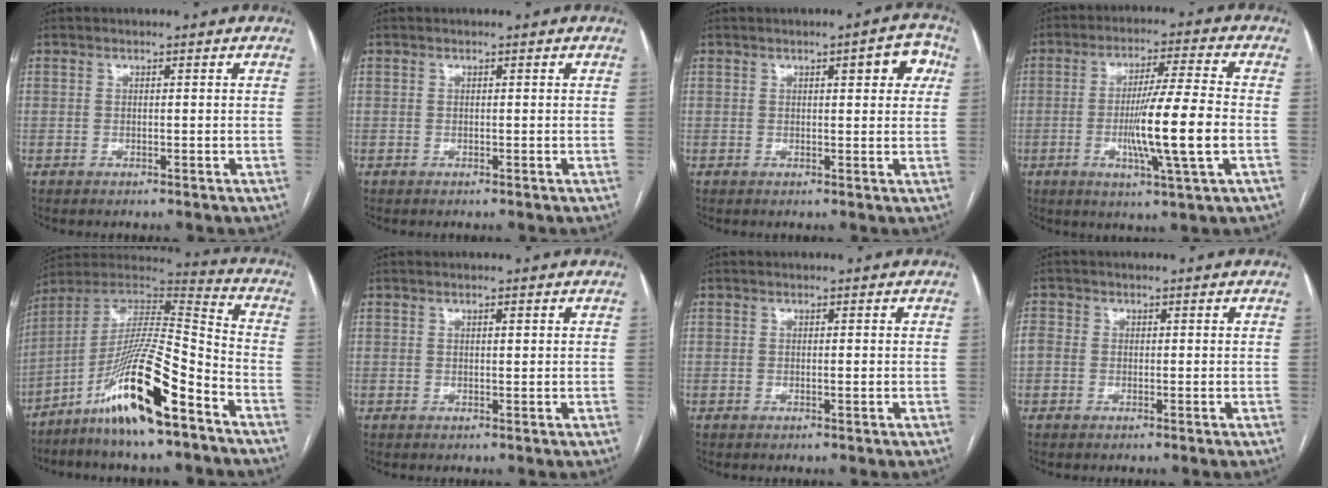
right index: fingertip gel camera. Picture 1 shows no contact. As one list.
[{"total": 0.0}, {"total": 4.8, "force": [1.7, 1.3, 4.3], "torque": [-0.047, 0.012, 0.016]}, {"total": 12.2, "force": [-2.3, -0.7, 12.0], "torque": [-0.212, -0.013, -0.046]}, {"total": 17.6, "force": [-10.4, 1.4, 14.1], "torque": [-0.279, -0.008, -0.189]}, {"total": 0.8, "force": [0.4, 0.2, 0.7], "torque": [-0.013, 0.000, 0.005]}, {"total": 0.6, "force": [-0.1, 0.0, 0.6], "torque": [-0.010, -0.001, -0.001]}, {"total": 2.5, "force": [-0.1, 2.2, 1.3], "torque": [-0.030, 0.014, -0.002]}]